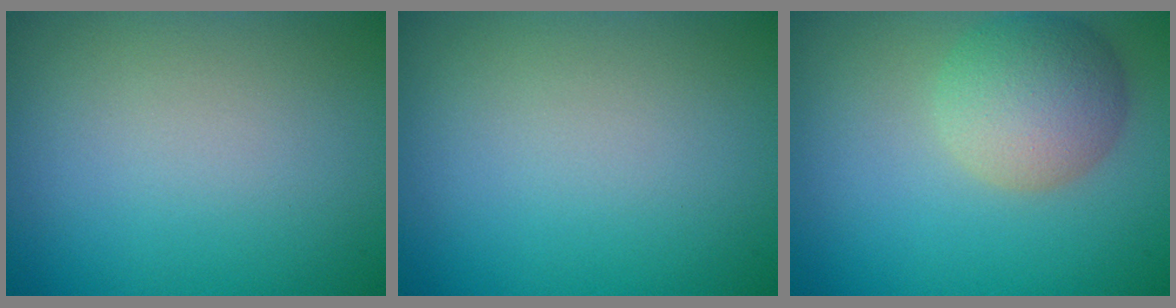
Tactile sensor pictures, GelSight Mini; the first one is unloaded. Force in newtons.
{"total": 0.0}
{"total": 4.9, "press": 4.9, "slide": 0.4}